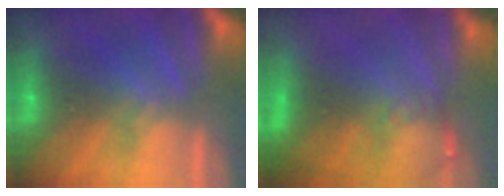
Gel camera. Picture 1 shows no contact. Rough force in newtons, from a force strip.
{"total": 4.5}